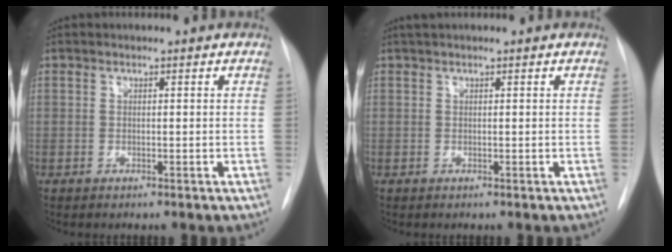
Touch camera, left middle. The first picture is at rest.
{"total": 1.3, "force": [1.1, 0.0, 0.7], "torque": [-0.016, 0.021, 0.023]}